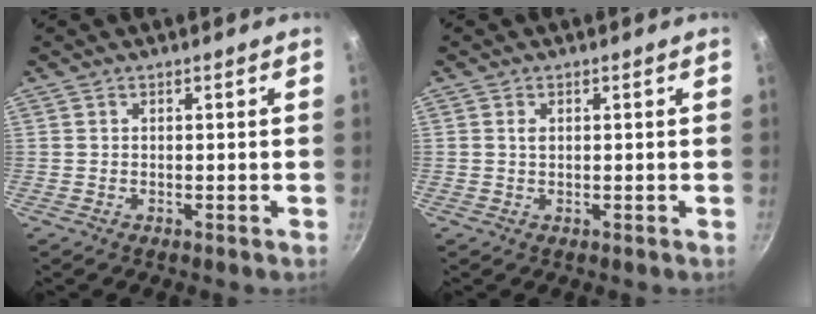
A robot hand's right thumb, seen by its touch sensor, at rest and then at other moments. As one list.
[{"total": 1.0, "force": [0.3, 0.6, 0.7], "torque": [-0.011, 0.000, 0.004]}]